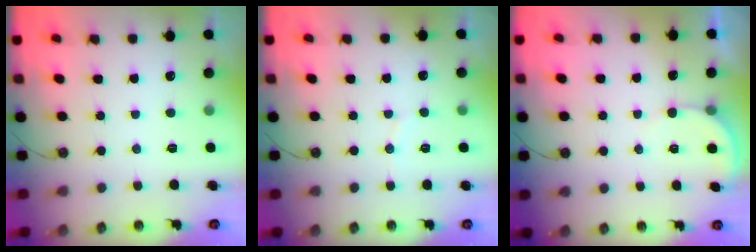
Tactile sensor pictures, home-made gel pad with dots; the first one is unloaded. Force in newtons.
{"total": 3.8, "press": 3.8, "slide": 0.4}
{"total": 2.7, "press": 2.7, "slide": 0.1}